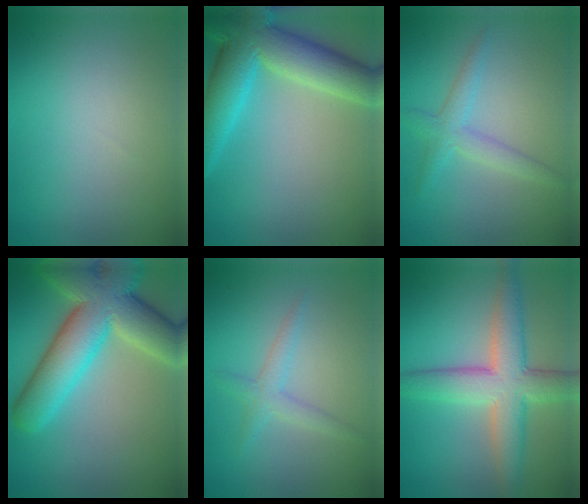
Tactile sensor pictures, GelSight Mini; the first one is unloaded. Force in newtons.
{"total": 9.6, "press": 9.6, "slide": 0.5}
{"total": 2.5, "press": 2.5, "slide": 0.1}
{"total": 10.9, "press": 10.9, "slide": 0.8}
{"total": 1.9, "press": 1.9, "slide": 0.1}
{"total": 6.7, "press": 6.7, "slide": 0.6}